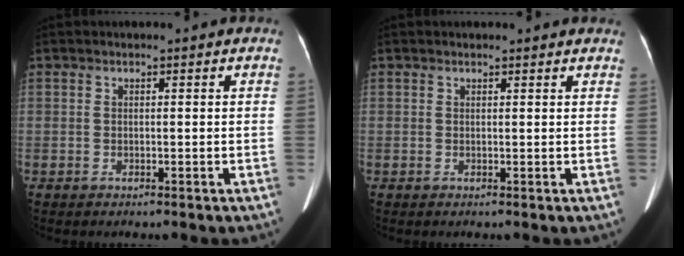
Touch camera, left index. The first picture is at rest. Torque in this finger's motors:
{"motor_torque": [1.21, -0.93, 0.01, -0.01]}